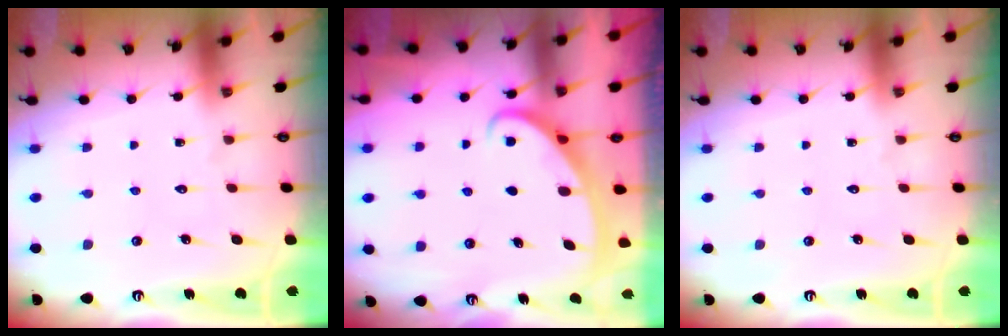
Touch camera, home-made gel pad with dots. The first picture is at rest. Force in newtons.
{"total": 2.6, "press": 2.6, "slide": 0.3}
{"total": 0.0}